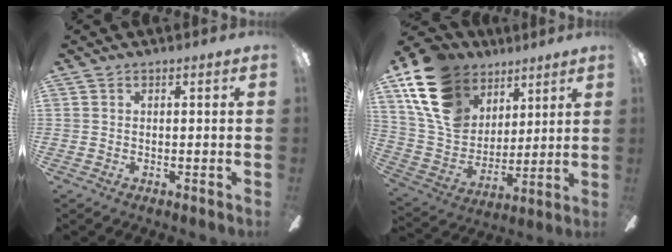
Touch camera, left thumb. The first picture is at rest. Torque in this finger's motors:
{"motor_torque": [0.51, 0.77, 1.69, -1.09, 0.51]}